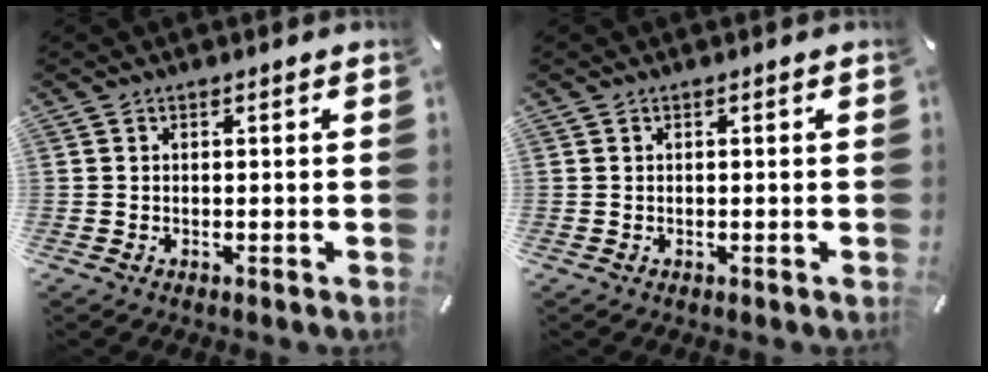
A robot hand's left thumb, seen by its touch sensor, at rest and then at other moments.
{"total": 0.0}